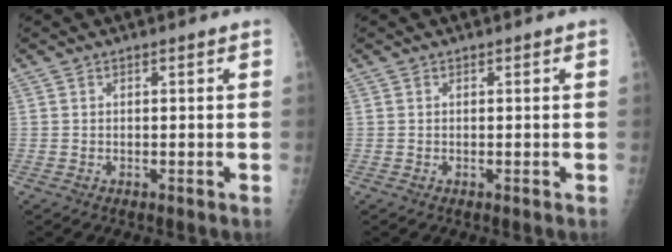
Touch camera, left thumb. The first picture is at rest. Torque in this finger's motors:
{"motor_torque": [0.00, 0.00, 0.00, 0.00, 0.00]}